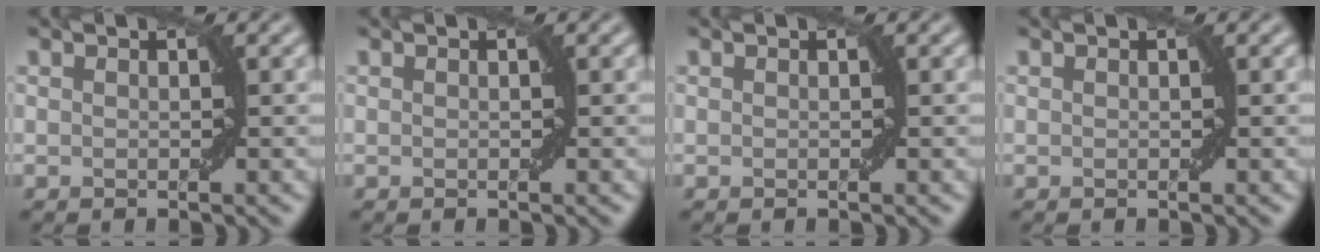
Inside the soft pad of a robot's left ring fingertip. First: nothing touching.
{"total": 0.0}
{"total": 0.0}
{"total": 0.0}